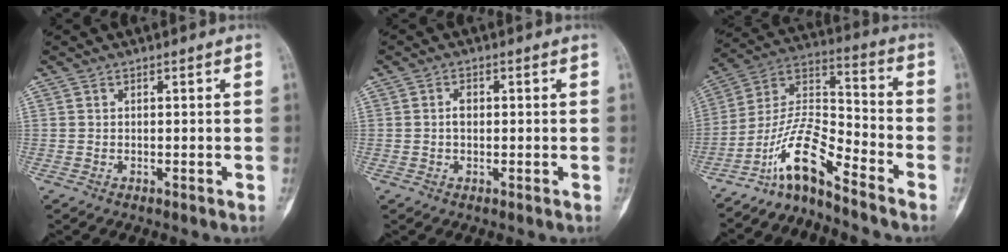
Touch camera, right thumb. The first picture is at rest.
{"total": 1.9, "force": [0.0, 1.2, 1.5], "torque": [-0.024, 0.004, -0.002]}
{"total": 11.5, "force": [-8.8, 2.3, 7.0], "torque": [-0.145, 0.095, -0.172]}